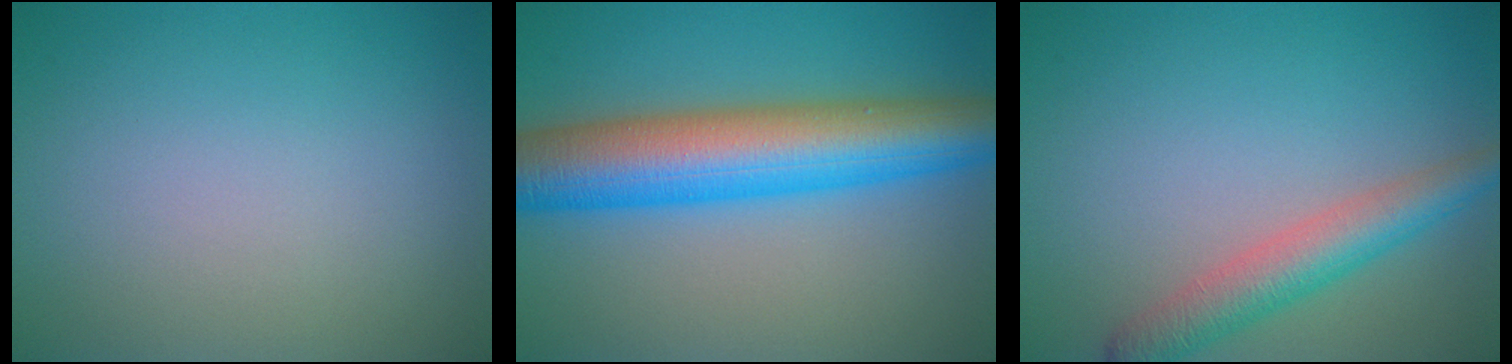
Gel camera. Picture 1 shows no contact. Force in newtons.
{"total": 10.6, "press": 10.6, "slide": 0.1}
{"total": 4.2, "press": 4.2, "slide": 0.1}